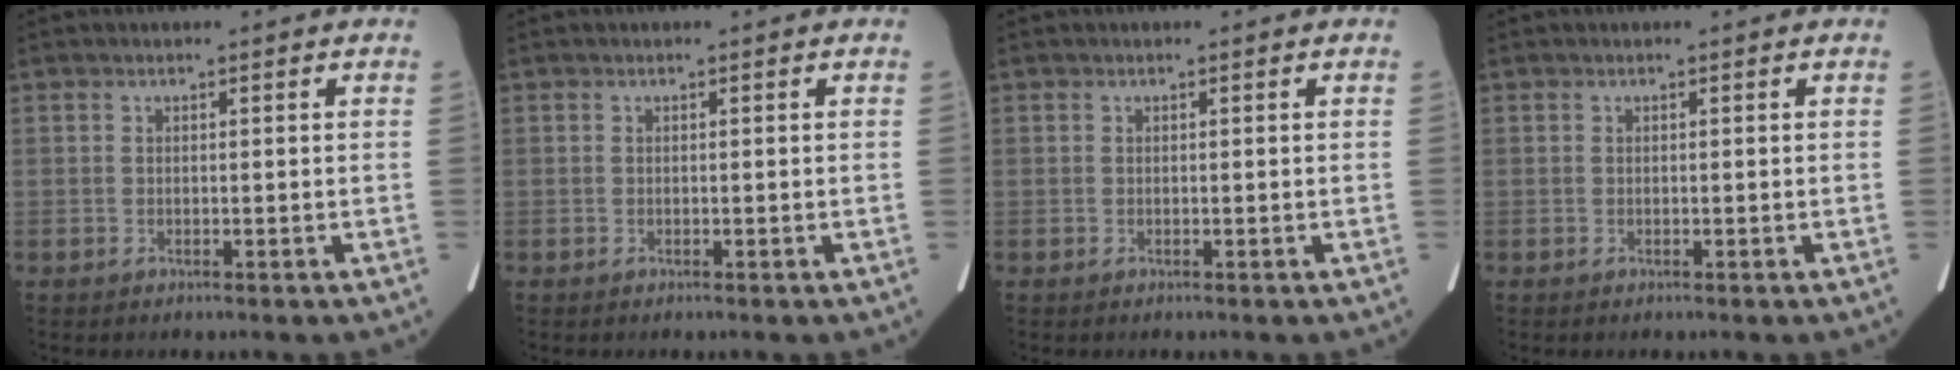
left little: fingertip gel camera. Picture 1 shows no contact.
{"total": 0.0}
{"total": 0.0}
{"total": 0.0}